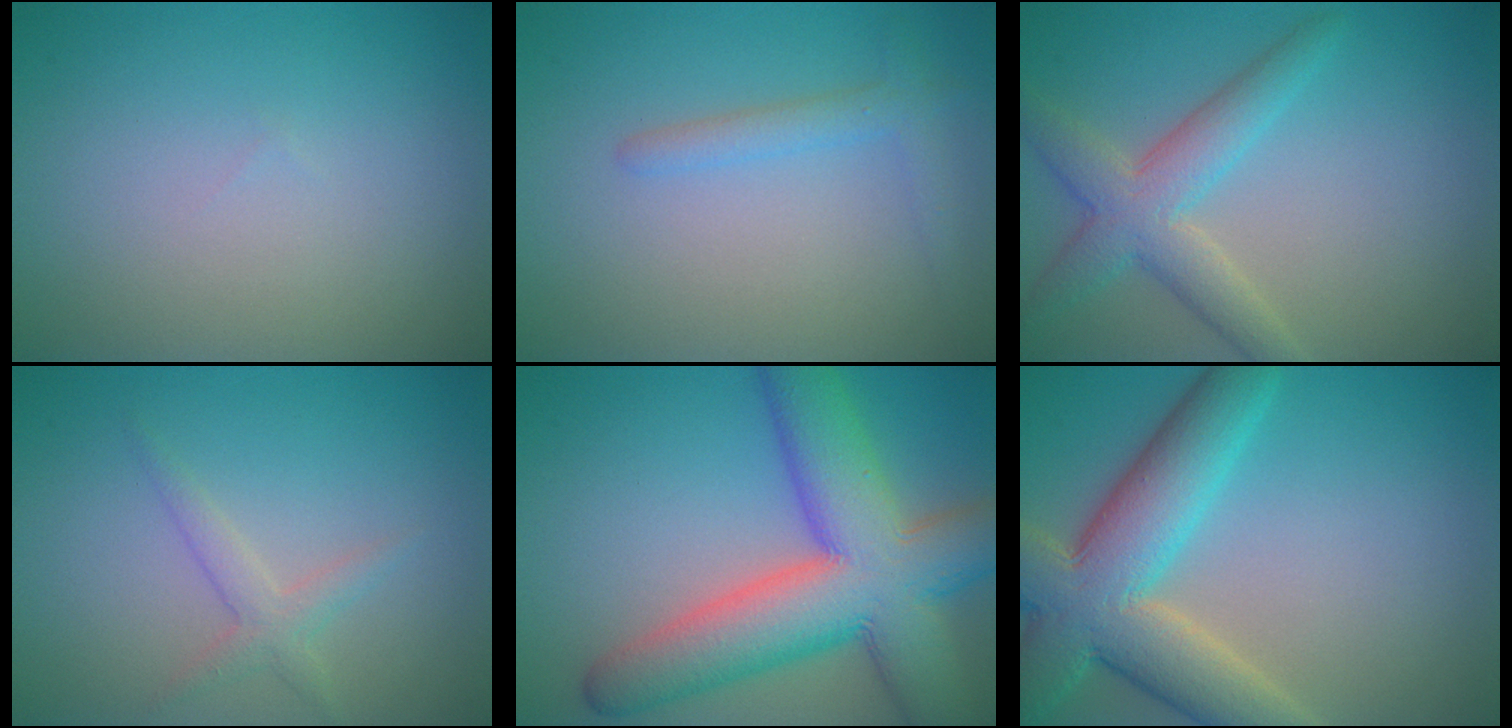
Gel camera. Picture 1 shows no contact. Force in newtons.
{"total": 1.9, "press": 1.9, "slide": 0.1}
{"total": 4.6, "press": 4.6, "slide": 0.3}
{"total": 1.8, "press": 1.8, "slide": 0.1}
{"total": 12.3, "press": 12.3, "slide": 0.5}
{"total": 9.8, "press": 9.8, "slide": 1.0}